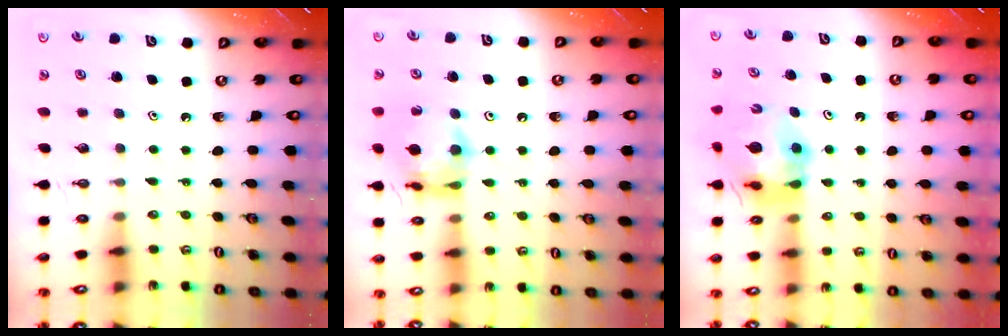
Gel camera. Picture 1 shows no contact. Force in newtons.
{"total": 11.7, "press": 11.7, "slide": 1.1}
{"total": 12.0, "press": 11.9, "slide": 1.5}